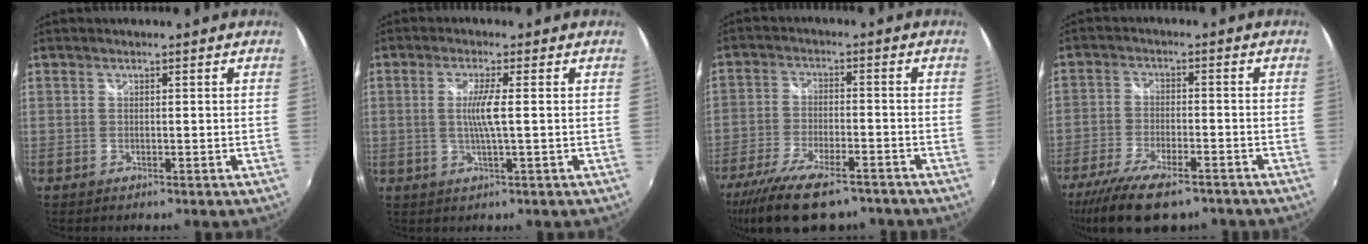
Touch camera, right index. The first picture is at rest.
{"total": 4.4, "force": [0.1, -0.2, 4.4], "torque": [-0.083, -0.005, 0.002]}
{"total": 15.6, "force": [-11.9, 5.1, 8.8], "torque": [-0.187, -0.039, -0.196]}
{"total": 14.3, "force": [-10.5, 4.7, 8.4], "torque": [-0.186, -0.039, -0.179]}